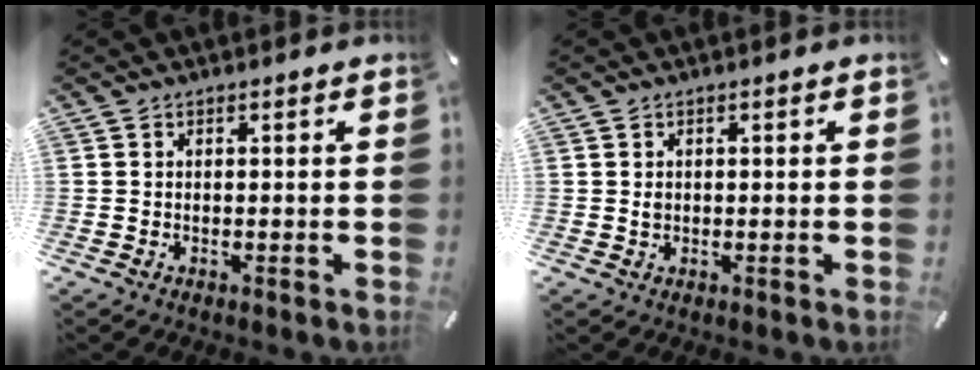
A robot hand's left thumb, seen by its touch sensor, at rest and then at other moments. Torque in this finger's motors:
{"motor_torque": [0.14, -0.04, 0.03, -0.06, 0.00]}